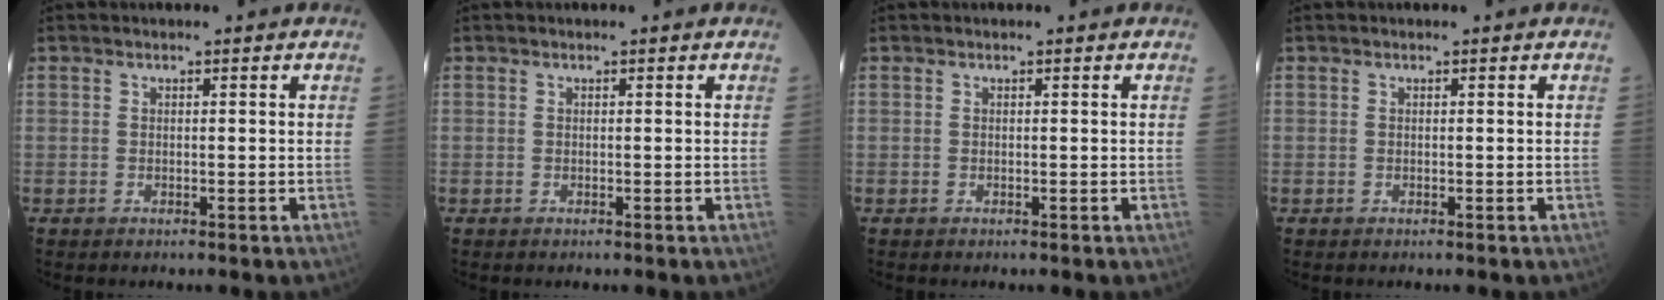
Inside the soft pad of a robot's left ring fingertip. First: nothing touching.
{"total": 0.0}
{"total": 0.0}
{"total": 0.0}